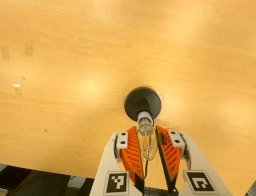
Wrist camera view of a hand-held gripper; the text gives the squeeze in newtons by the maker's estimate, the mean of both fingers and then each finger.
{"total": 13.2, "left": 14.5, "right": 12.0}